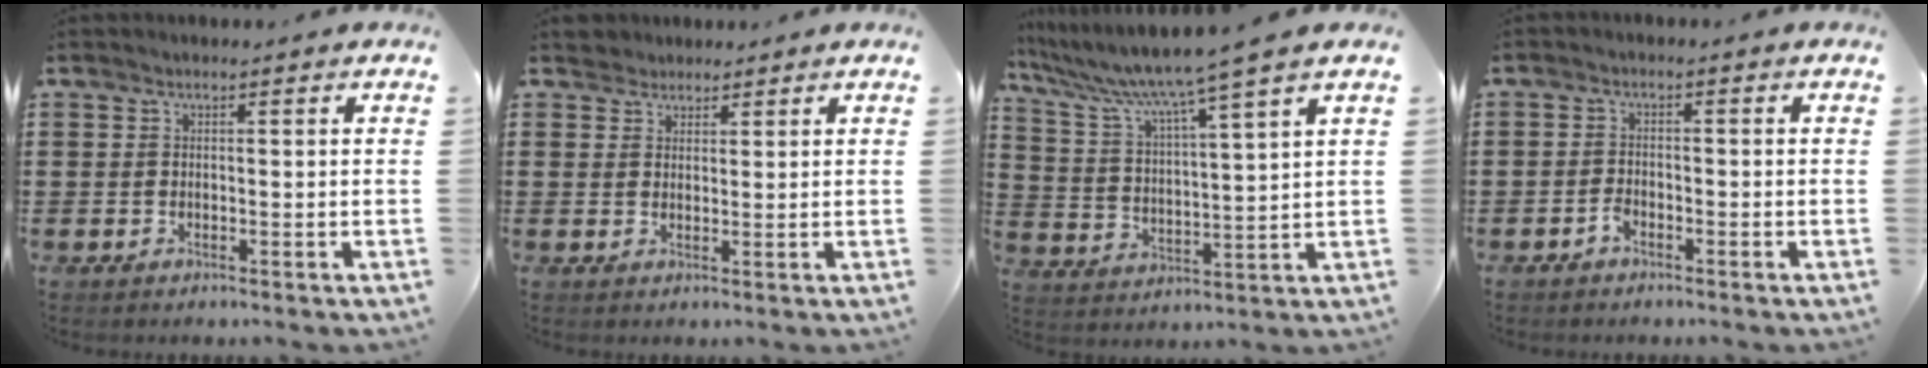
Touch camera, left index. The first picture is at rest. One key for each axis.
{"total": 2.3, "fx": 1.9, "fy": 1.2, "fz": -0.2, "tx": 0.004, "ty": 0.005, "tz": 0.036}
{"total": 7.4, "fx": 6.2, "fy": -1.1, "fz": 3.9, "tx": -0.105, "ty": -0.048, "tz": 0.095}
{"total": 1.6, "fx": -1.2, "fy": 0.6, "fz": 0.8, "tx": -0.020, "ty": 0.001, "tz": -0.025}